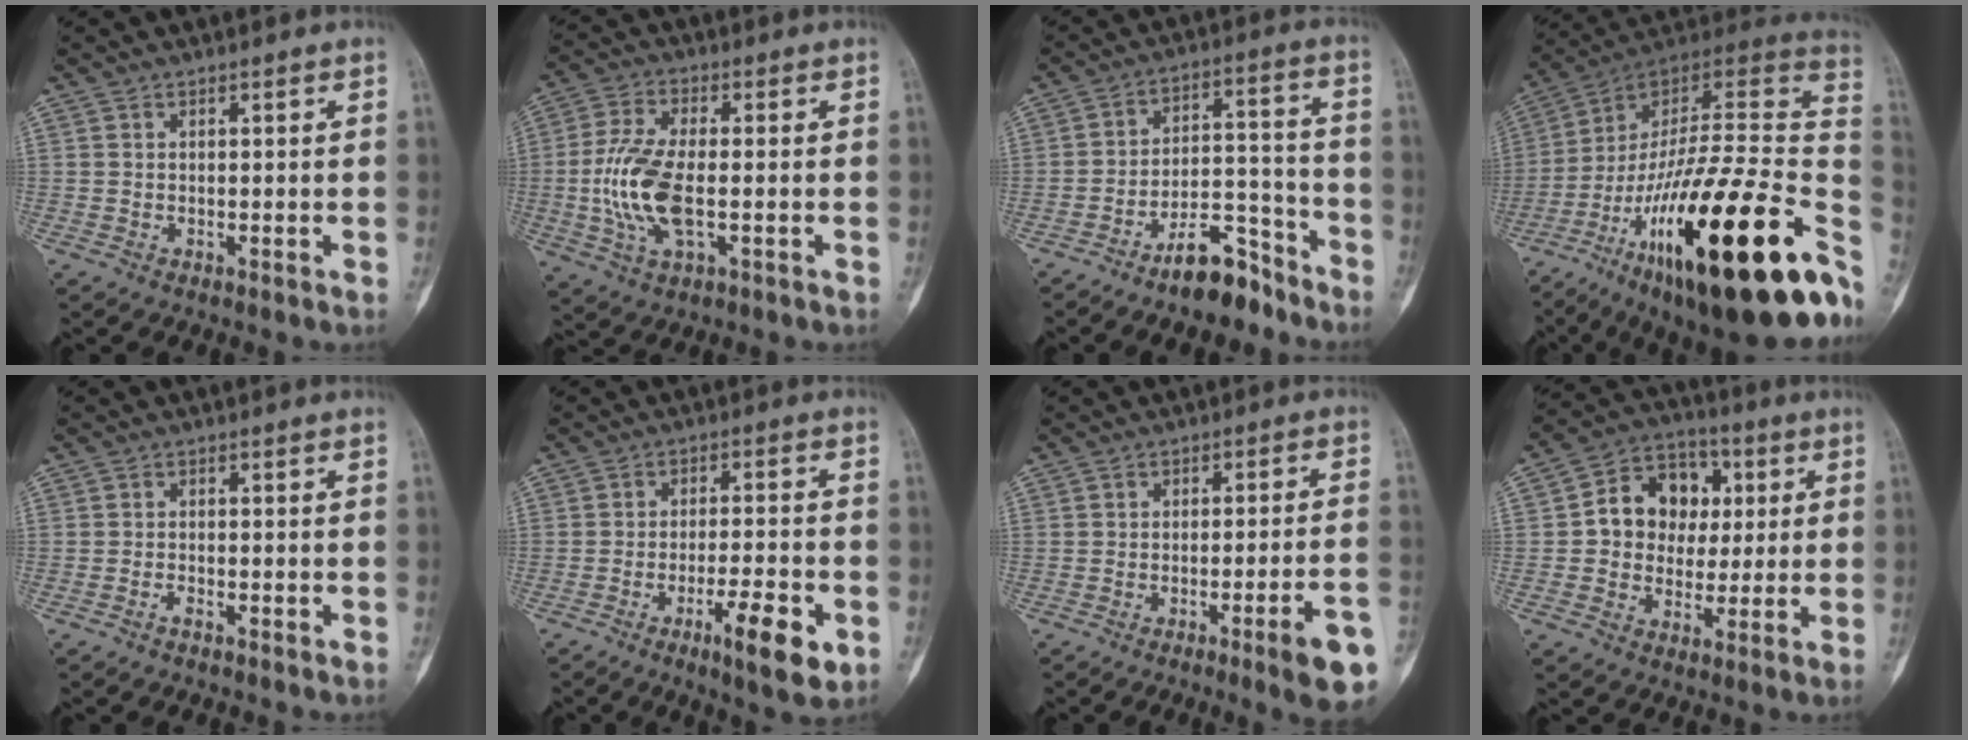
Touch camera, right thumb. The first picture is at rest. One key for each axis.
{"total": 12.0, "fx": -1.8, "fy": 5.2, "fz": 10.7, "tx": -0.240, "ty": 0.005, "tz": -0.033}
{"total": 10.5, "fx": -8.1, "fy": 4.1, "fz": 5.4, "tx": -0.067, "ty": 0.081, "tz": -0.138}
{"total": 38.8, "fx": -14.2, "fy": 10.6, "fz": 34.5, "tx": -0.464, "ty": 0.063, "tz": -0.230}
{"total": 1.1, "fx": -1.0, "fy": 0.2, "fz": 0.5, "tx": -0.009, "ty": 0.005, "tz": -0.018}
{"total": 9.7, "fx": -4.4, "fy": 2.2, "fz": 8.4, "tx": -0.129, "ty": 0.011, "tz": -0.064}
{"total": 9.9, "fx": -4.9, "fy": 0.7, "fz": 8.6, "tx": -0.109, "ty": 0.018, "tz": -0.063}
{"total": 12.6, "fx": 1.6, "fy": 10.5, "fz": 6.7, "tx": -0.053, "ty": 0.015, "tz": 0.020}